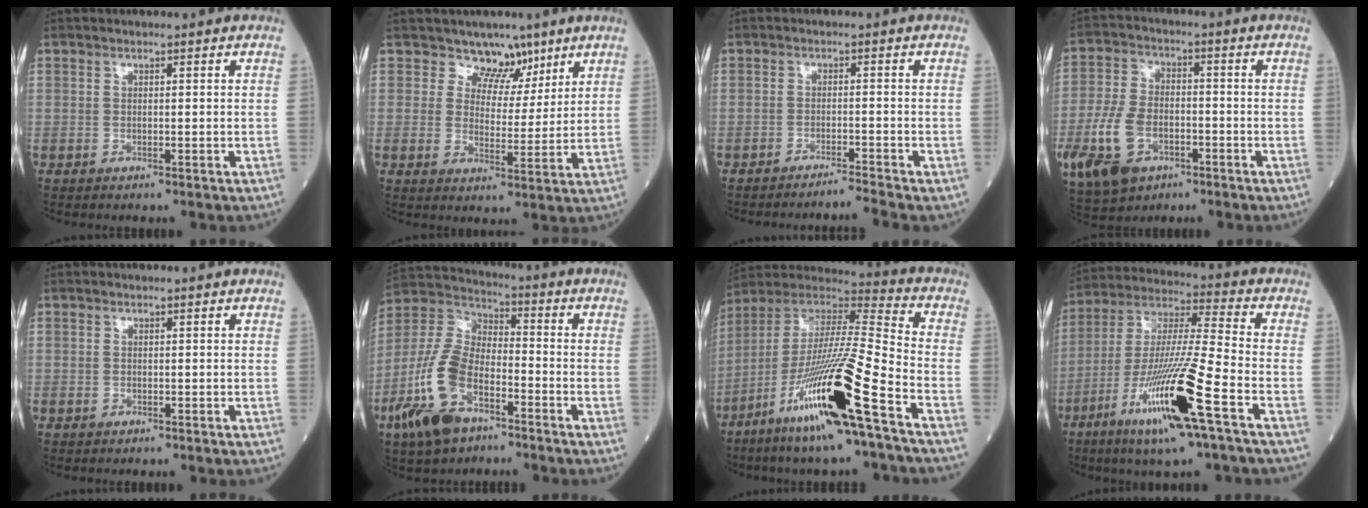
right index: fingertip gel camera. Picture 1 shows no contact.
{"total": 5.6, "force": [4.3, 3.6, 0.4], "torque": [0.007, -0.010, 0.063]}
{"total": 3.1, "force": [-2.6, -1.7, -0.3], "torque": [0.006, -0.009, -0.038]}
{"total": 12.8, "force": [-5.4, 7.8, 8.6], "torque": [-0.200, -0.001, -0.092]}
{"total": 0.0}
{"total": 13.2, "force": [-6.8, 6.1, 9.5], "torque": [-0.228, -0.001, -0.131]}
{"total": 21.8, "force": [-10.6, 0.1, 19.0], "torque": [-0.381, -0.052, -0.203]}
{"total": 17.8, "force": [-8.1, 0.0, 15.8], "torque": [-0.333, -0.030, -0.151]}